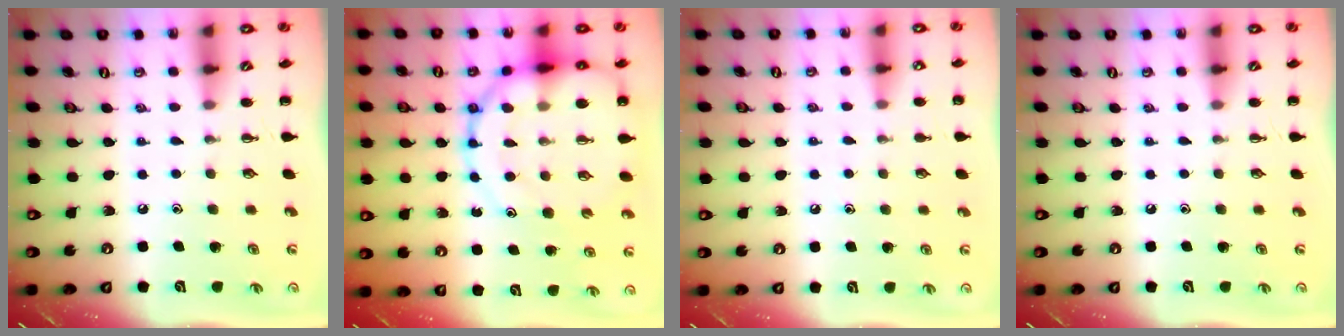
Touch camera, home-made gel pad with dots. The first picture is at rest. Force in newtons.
{"total": 20.2, "press": 19.9, "slide": 3.6}
{"total": 3.7, "press": 3.6, "slide": 1.0}
{"total": 0.0}